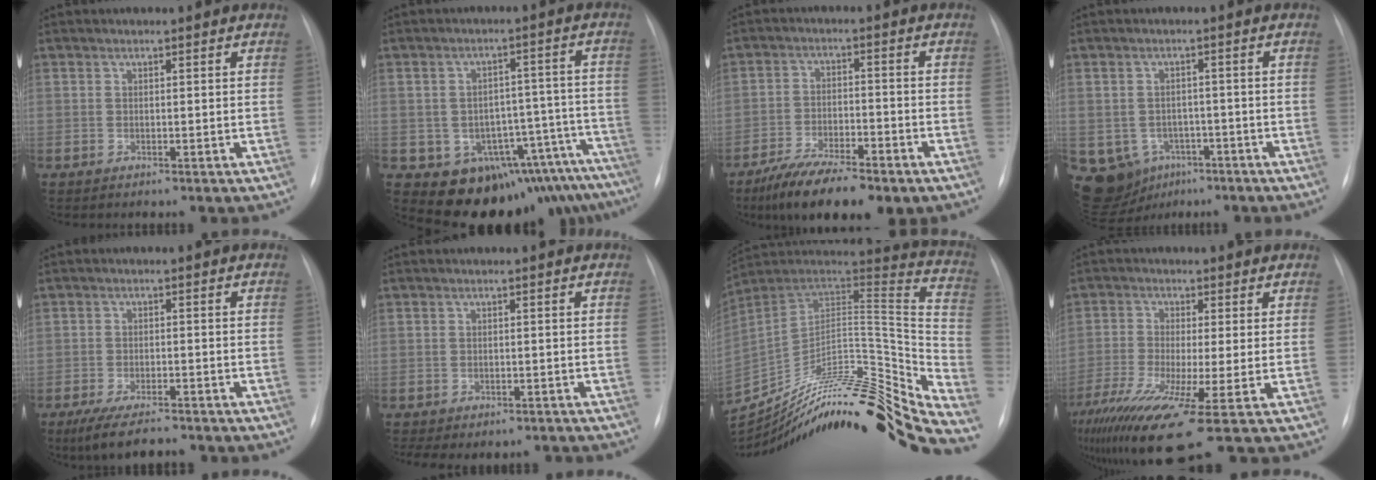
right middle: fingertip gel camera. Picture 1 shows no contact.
{"total": 14.9, "force": [-12.2, 7.2, 4.7], "torque": [-0.030, 0.061, -0.139]}
{"total": 11.9, "force": [-8.5, 3.2, 7.7], "torque": [-0.130, -0.017, -0.141]}
{"total": 12.8, "force": [-5.6, 10.9, 3.9], "torque": [-0.105, 0.016, -0.063]}
{"total": 7.3, "force": [-6.0, 1.6, 4.0], "torque": [-0.069, -0.016, -0.097]}
{"total": 7.3, "force": [-5.6, 3.9, 2.6], "torque": [-0.041, 0.012, -0.065]}
{"total": 33.8, "force": [-28.0, 1.6, 18.8], "torque": [-0.206, -0.019, -0.420]}
{"total": 14.1, "force": [-8.3, 0.7, 11.4], "torque": [-0.222, -0.045, -0.146]}